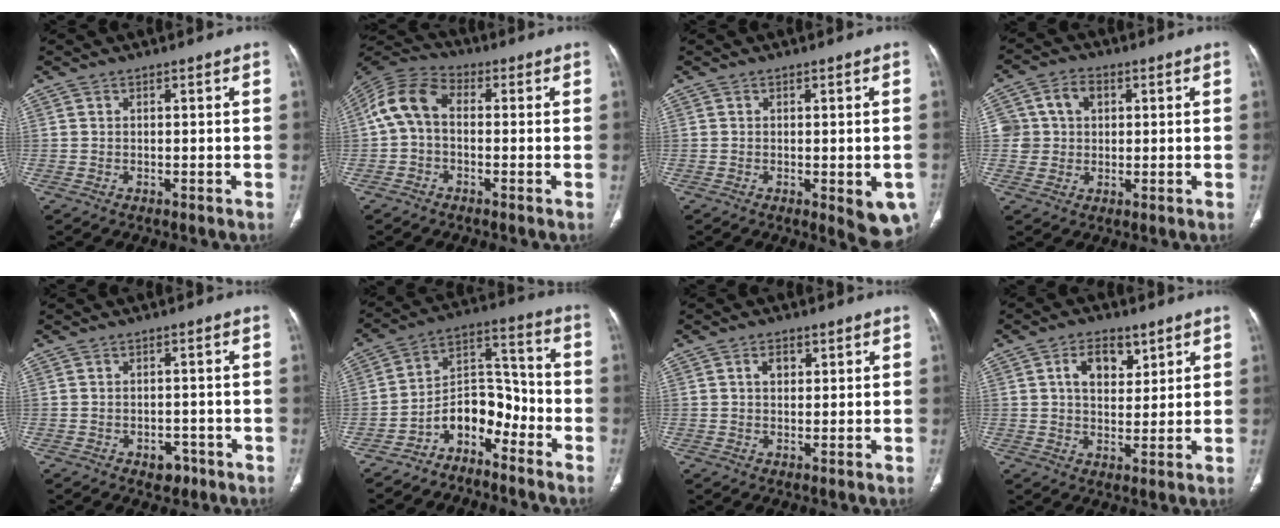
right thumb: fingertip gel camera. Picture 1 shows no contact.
{"total": 9.1, "force": [0.1, 6.1, 6.8], "torque": [-0.129, 0.027, -0.014]}
{"total": 6.6, "force": [-1.9, 2.6, 5.8], "torque": [-0.055, -0.010, -0.019]}
{"total": 7.2, "force": [1.8, 6.2, 3.3], "torque": [-0.039, 0.009, 0.036]}
{"total": 3.2, "force": [-1.7, 2.3, 1.4], "torque": [-0.004, 0.010, -0.017]}
{"total": 9.6, "force": [-6.3, 5.6, 4.5], "torque": [-0.047, 0.095, -0.123]}
{"total": 2.9, "force": [1.1, 2.0, 1.8], "torque": [-0.020, -0.002, 0.018]}
{"total": 7.5, "force": [3.3, 4.7, 4.8], "torque": [-0.053, -0.016, 0.053]}